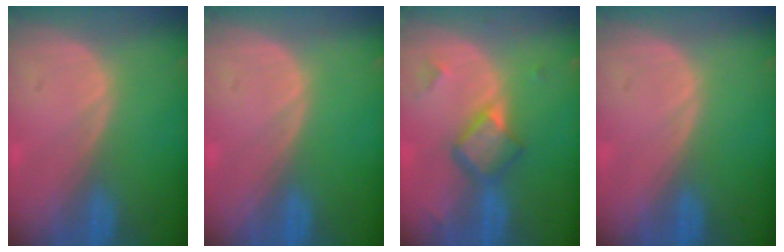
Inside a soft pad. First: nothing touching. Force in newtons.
{"total": 0.0}
{"total": 5.7, "press": 4.9, "slide": 2.8}
{"total": 0.0}